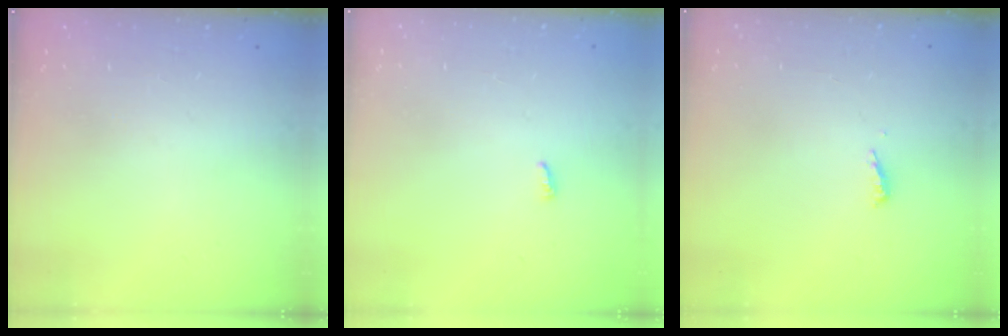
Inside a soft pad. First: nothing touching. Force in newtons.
{"total": 3.6, "press": 3.6, "slide": 0.4}
{"total": 3.6, "press": 3.6, "slide": 0.4}